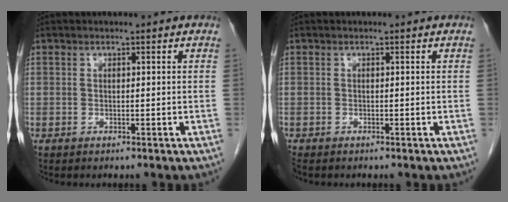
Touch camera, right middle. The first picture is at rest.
{"total": 0.7, "force": [-0.6, 0.2, 0.2], "torque": [-0.010, -0.002, -0.013]}